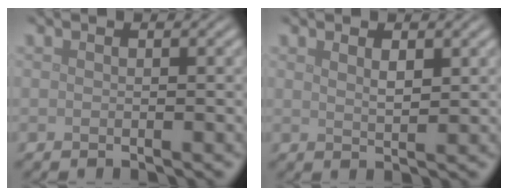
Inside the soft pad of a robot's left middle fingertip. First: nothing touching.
{"total": 1.3, "force": [0.9, 0.4, 0.9], "torque": [-0.017, -0.003, 0.017]}